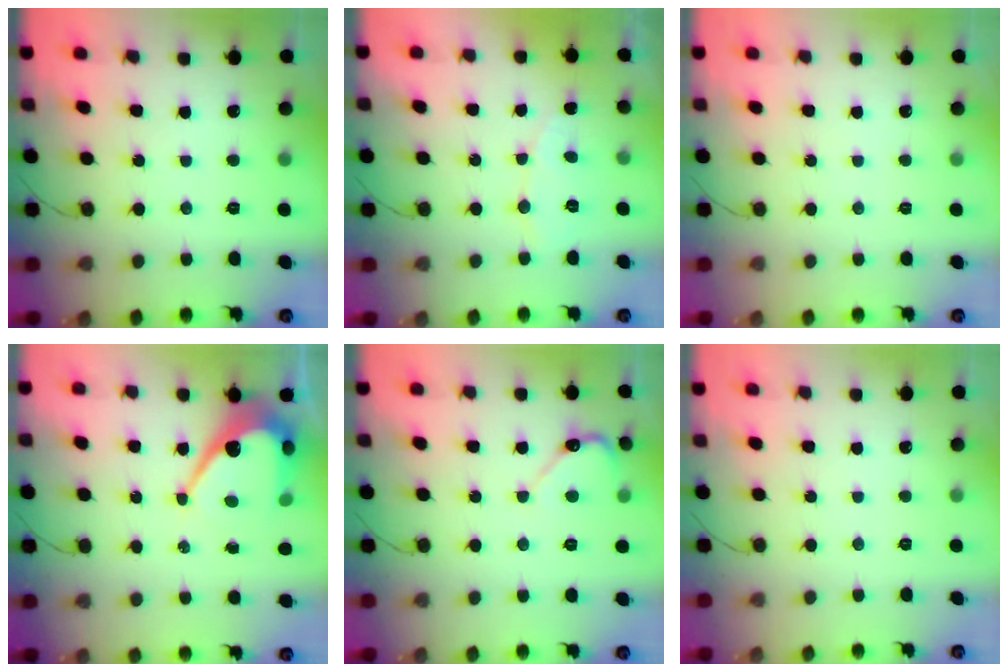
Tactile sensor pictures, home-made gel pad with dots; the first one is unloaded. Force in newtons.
{"total": 5.6, "press": 5.5, "slide": 0.5}
{"total": 0.0}
{"total": 10.2, "press": 10.1, "slide": 0.9}
{"total": 5.2, "press": 5.2, "slide": 0.4}
{"total": 0.0}